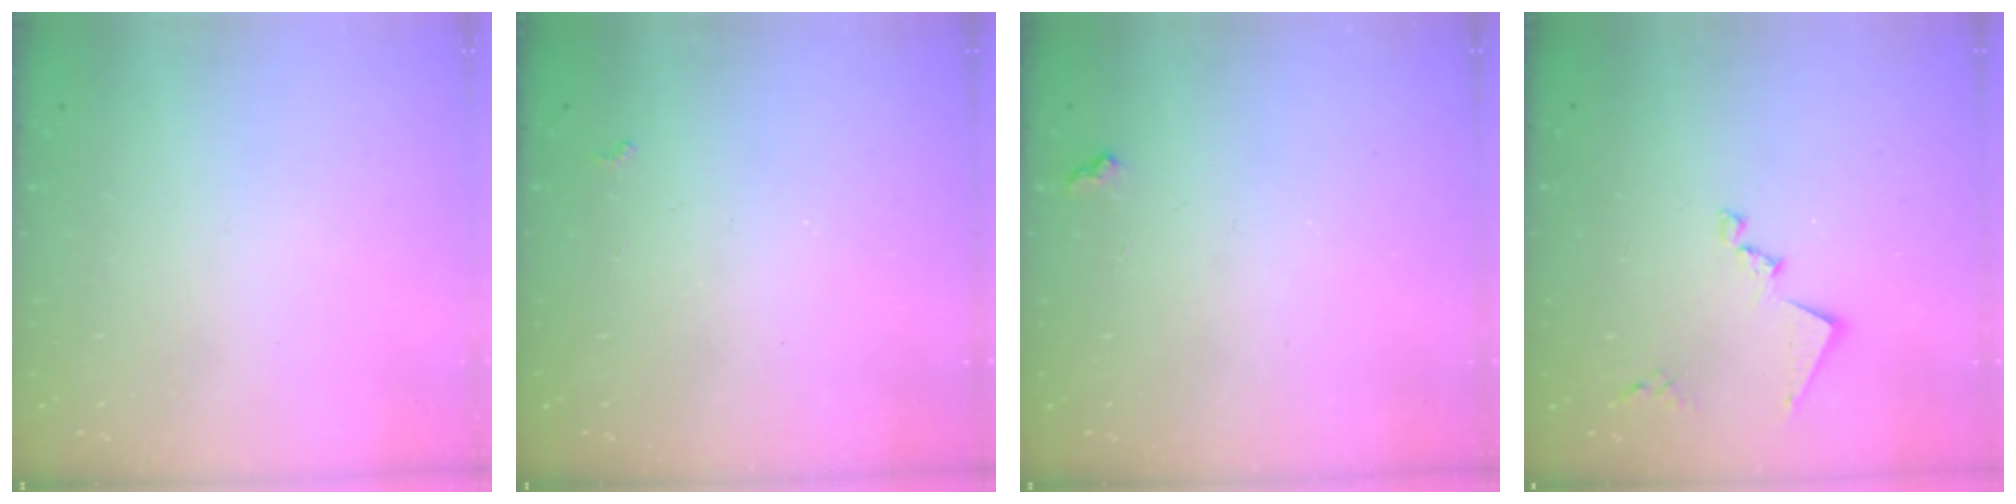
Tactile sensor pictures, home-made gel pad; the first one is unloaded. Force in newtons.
{"total": 2.9, "press": 2.9, "slide": 0.5}
{"total": 6.1, "press": 6.1, "slide": 0.7}
{"total": 11.4, "press": 11.4, "slide": 0.6}